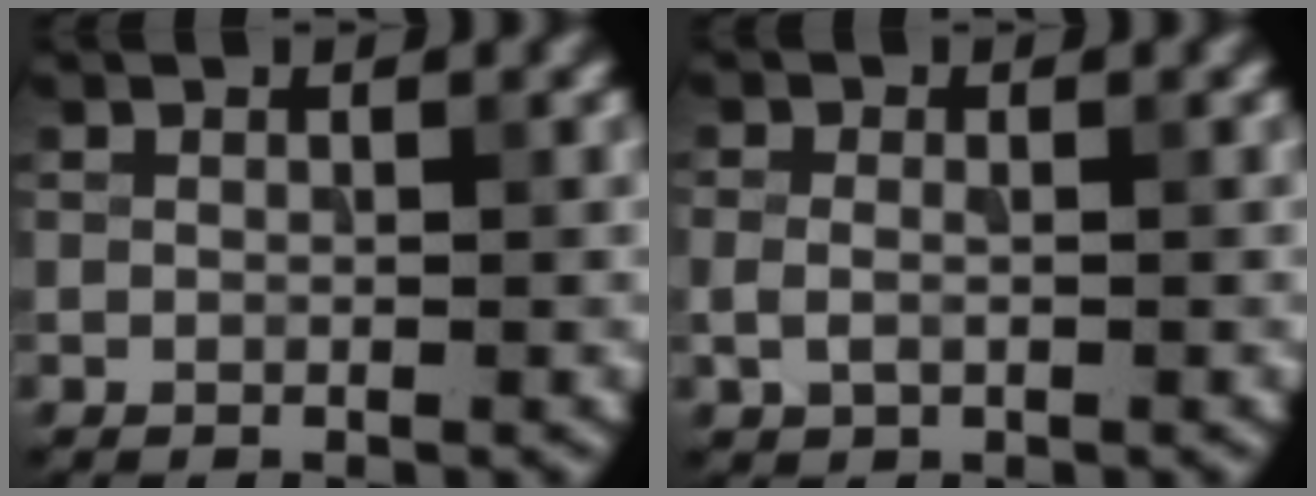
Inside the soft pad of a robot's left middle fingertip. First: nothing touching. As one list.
[{"total": 1.5, "force": [-0.2, 1.0, 1.1], "torque": [-0.025, 0.001, -0.007]}]